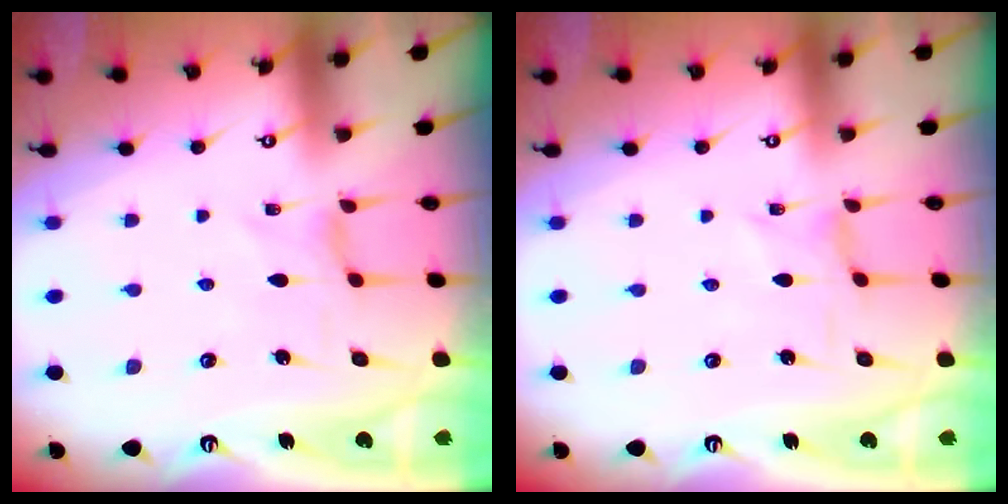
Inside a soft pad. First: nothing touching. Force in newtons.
{"total": 0.0}